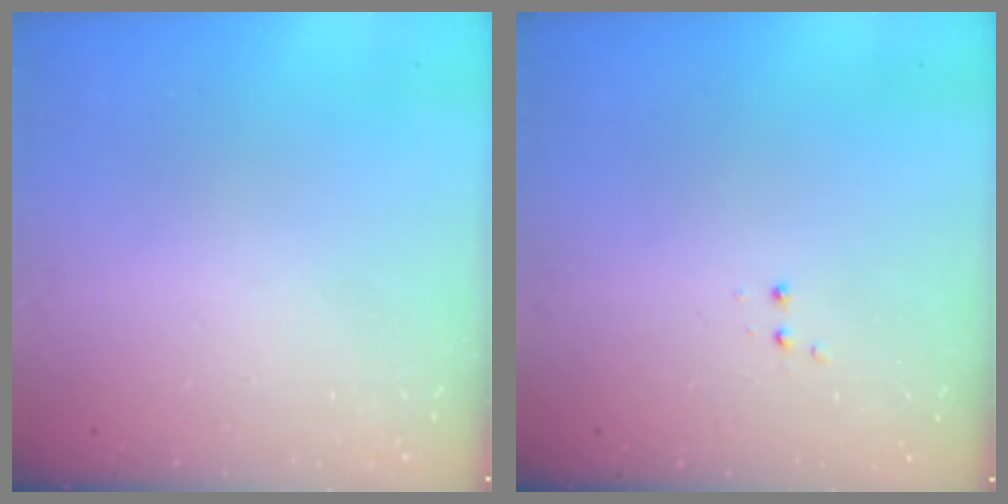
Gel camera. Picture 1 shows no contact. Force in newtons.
{"total": 2.8, "press": 2.8, "slide": 0.6}